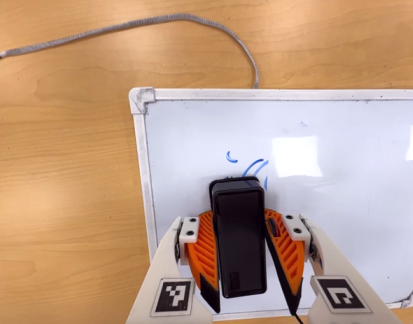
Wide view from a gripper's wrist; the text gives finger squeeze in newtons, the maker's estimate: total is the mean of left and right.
{"total": 16.1, "left": 18.0, "right": 14.1}